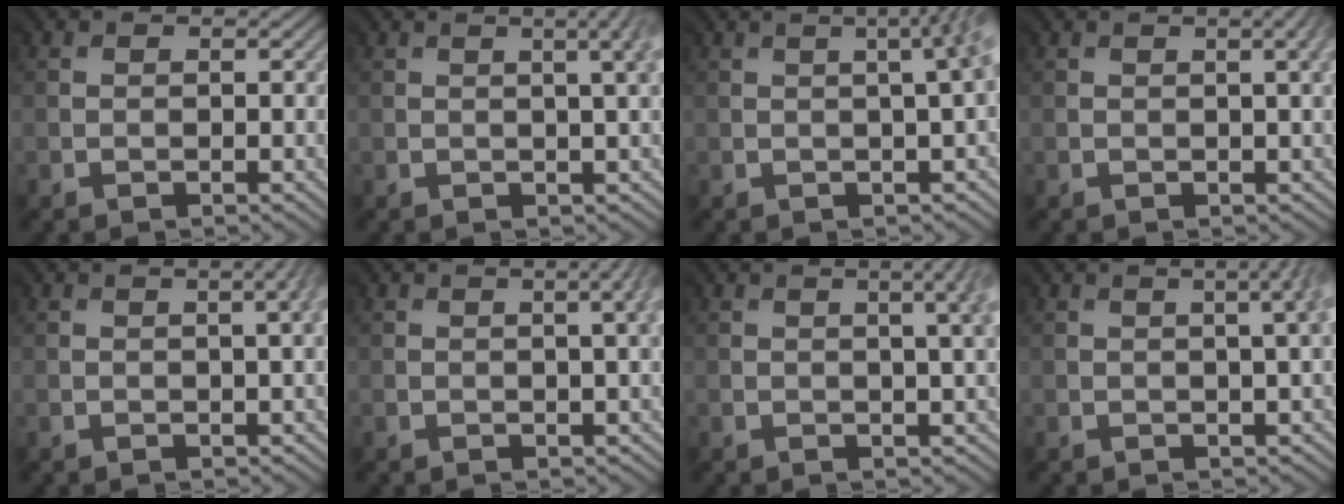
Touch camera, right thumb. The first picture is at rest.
{"total": 4.7, "force": [1.7, 1.5, 4.1], "torque": [-0.018, 0.027, 0.000]}
{"total": 5.9, "force": [0.9, 1.8, 5.5], "torque": [-0.027, 0.046, -0.010]}
{"total": 2.4, "force": [0.7, 0.4, 2.2], "torque": [-0.012, 0.011, 0.007]}
{"total": 2.8, "force": [0.8, 0.7, 2.6], "torque": [-0.010, 0.015, -0.001]}
{"total": 3.3, "force": [1.0, 0.9, 3.0], "torque": [-0.012, 0.017, 0.000]}
{"total": 5.2, "force": [1.8, 1.7, 4.6], "torque": [-0.022, 0.028, 0.001]}
{"total": 4.2, "force": [1.5, 1.3, 3.7], "torque": [-0.019, 0.031, -0.002]}